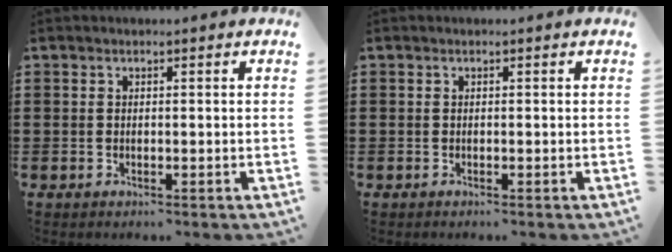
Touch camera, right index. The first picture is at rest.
{"total": 0.0}